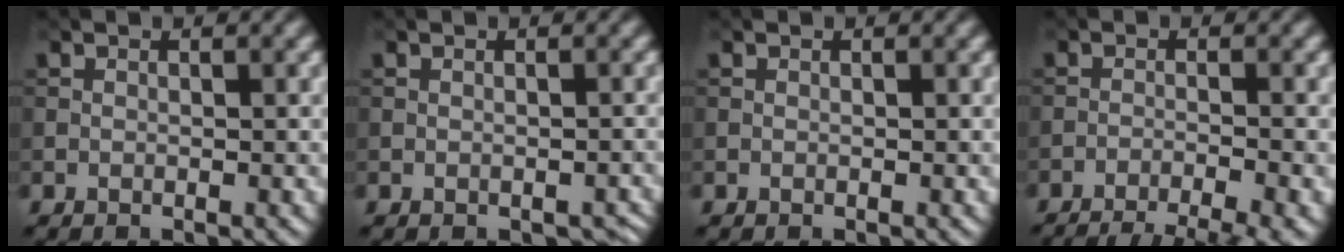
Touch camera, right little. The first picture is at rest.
{"total": 1.1, "force": [-0.6, 0.6, 0.6], "torque": [-0.011, -0.010, -0.003]}
{"total": 0.0}
{"total": 8.9, "force": [-7.5, 1.9, 4.4], "torque": [-0.056, -0.015, -0.099]}